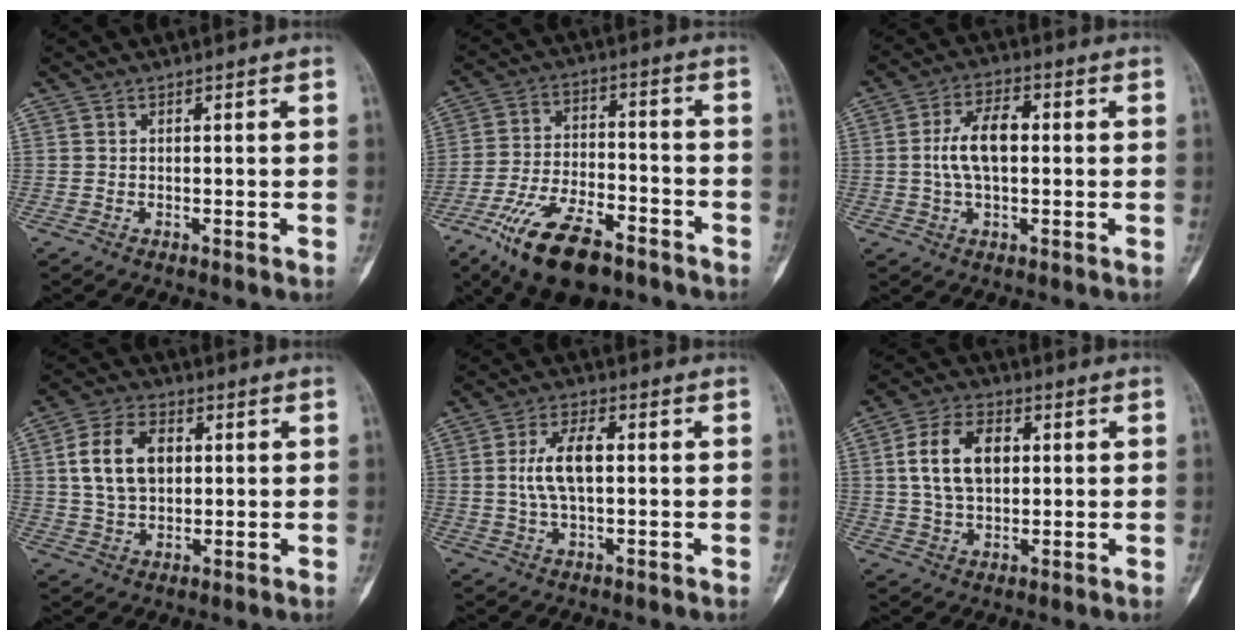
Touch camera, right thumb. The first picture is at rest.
{"total": 16.8, "force": [-10.5, 7.1, 11.0], "torque": [-0.195, 0.048, -0.181]}
{"total": 8.8, "force": [0.4, 4.6, 7.5], "torque": [-0.139, 0.017, 0.004]}
{"total": 11.0, "force": [2.1, 7.5, 7.8], "torque": [-0.128, 0.007, 0.039]}
{"total": 7.7, "force": [0.6, 3.4, 6.9], "torque": [-0.139, 0.014, 0.008]}
{"total": 11.3, "force": [2.1, 7.3, 8.3], "torque": [-0.135, 0.007, 0.038]}